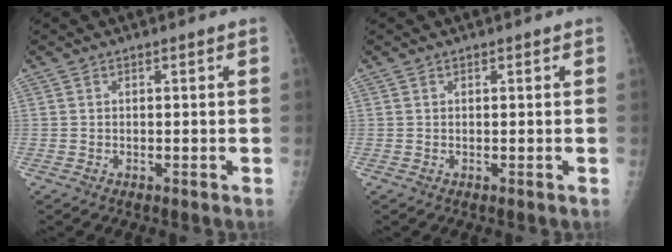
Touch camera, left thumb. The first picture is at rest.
{"total": 0.0}